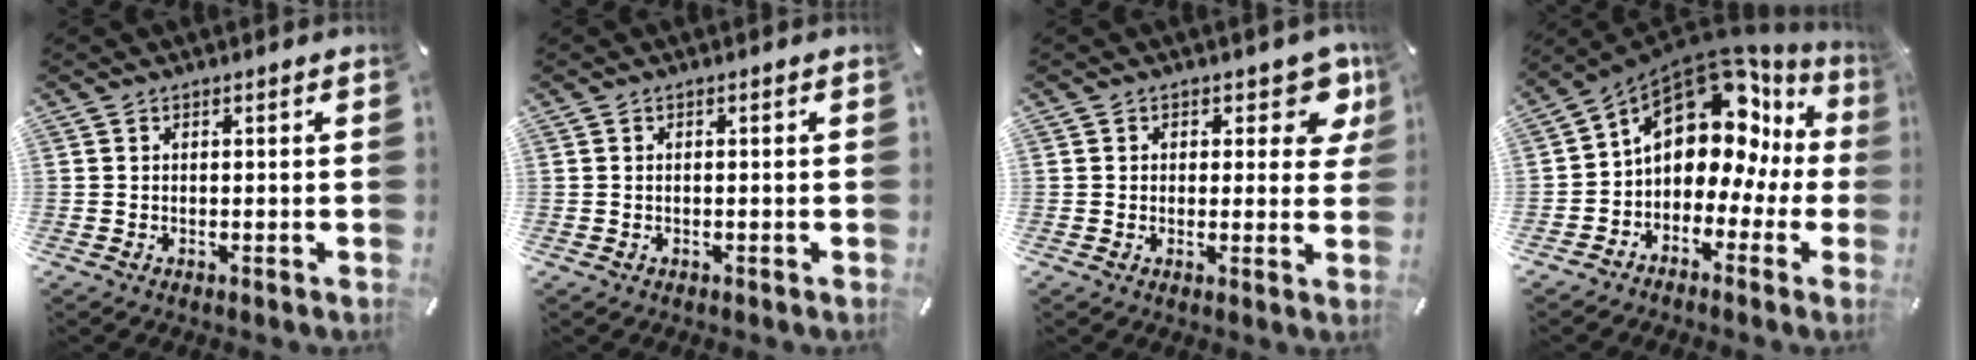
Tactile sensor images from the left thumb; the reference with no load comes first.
{"total": 0.6, "force": [-0.1, 0.3, 0.4], "torque": [-0.010, 0.000, -0.003]}
{"total": 7.5, "force": [3.7, 4.4, 4.7], "torque": [-0.036, -0.017, 0.058]}
{"total": 14.3, "force": [7.0, 9.3, 8.4], "torque": [-0.122, -0.058, 0.118]}